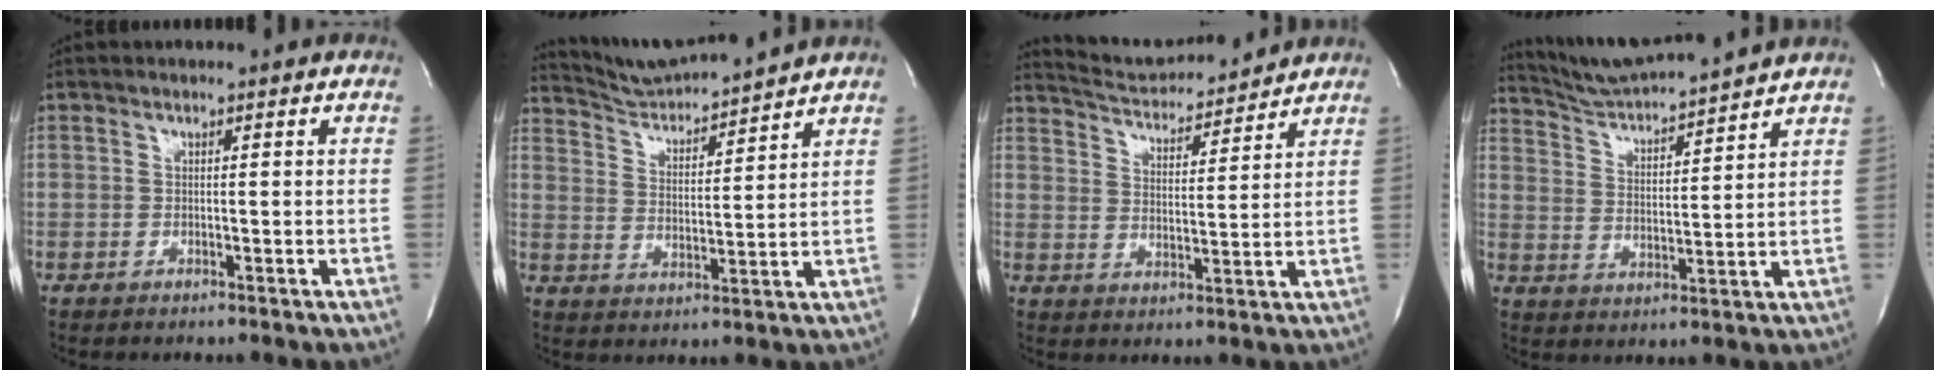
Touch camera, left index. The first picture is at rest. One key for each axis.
{"total": 8.8, "fx": 8.6, "fy": -1.0, "fz": 1.8, "tx": -0.042, "ty": 0.001, "tz": 0.156}
{"total": 9.7, "fx": 9.5, "fy": 0.8, "fz": 2.0, "tx": -0.037, "ty": 0.003, "tz": 0.153}
{"total": 10.8, "fx": 10.3, "fy": -0.8, "fz": 3.3, "tx": -0.064, "ty": 0.004, "tz": 0.175}